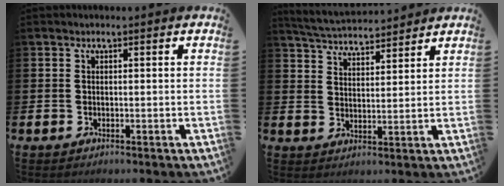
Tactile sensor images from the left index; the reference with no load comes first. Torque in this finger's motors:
{"motor_torque": [-0.15, -0.50, 0.33, 0.10]}